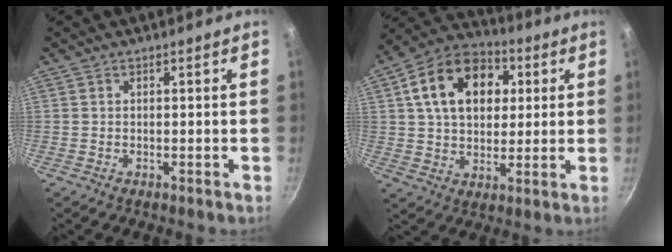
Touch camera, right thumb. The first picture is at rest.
{"total": 18.1, "force": [4.9, 12.6, 12.0], "torque": [-0.171, 0.015, 0.069]}